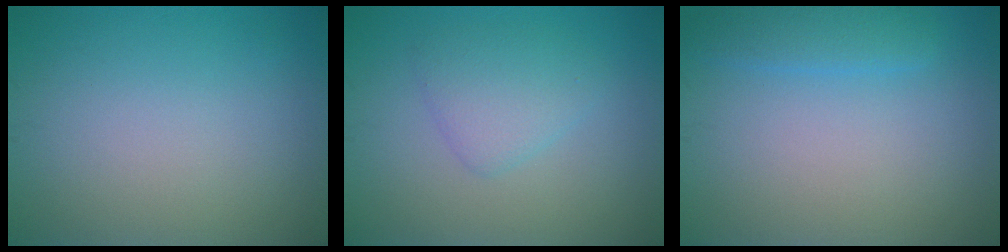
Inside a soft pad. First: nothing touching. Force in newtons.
{"total": 2.6, "press": 2.6, "slide": 0.3}
{"total": 2.1, "press": 2.1, "slide": 0.1}